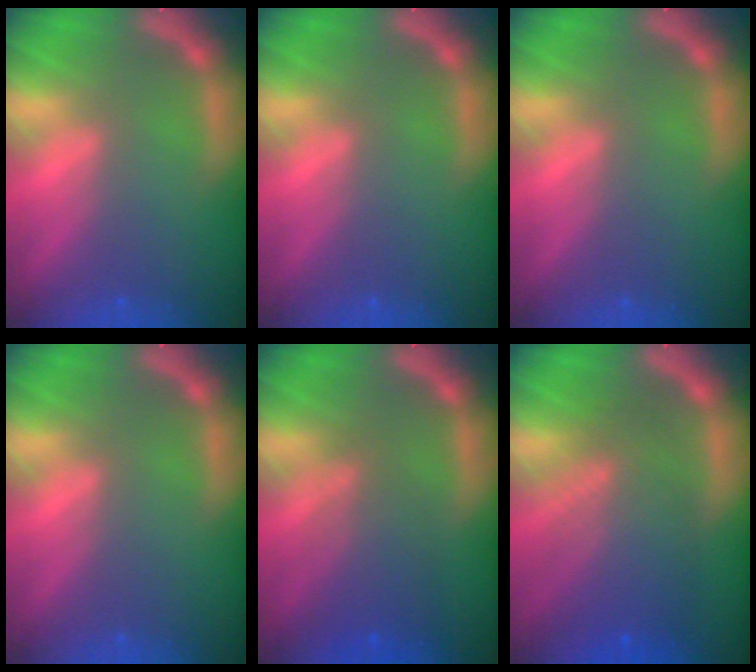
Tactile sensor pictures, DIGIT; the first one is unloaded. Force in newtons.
{"total": 0.0}
{"total": 0.0}
{"total": 0.0}
{"total": 4.6}
{"total": 7.6}